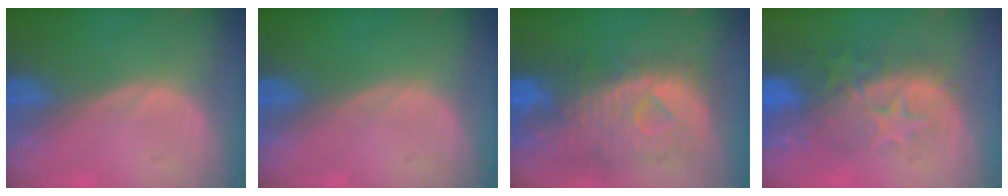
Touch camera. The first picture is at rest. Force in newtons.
{"total": 0.0}
{"total": 11.2, "press": 9.8, "slide": 5.4}
{"total": 9.4, "press": 8.7, "slide": 3.7}